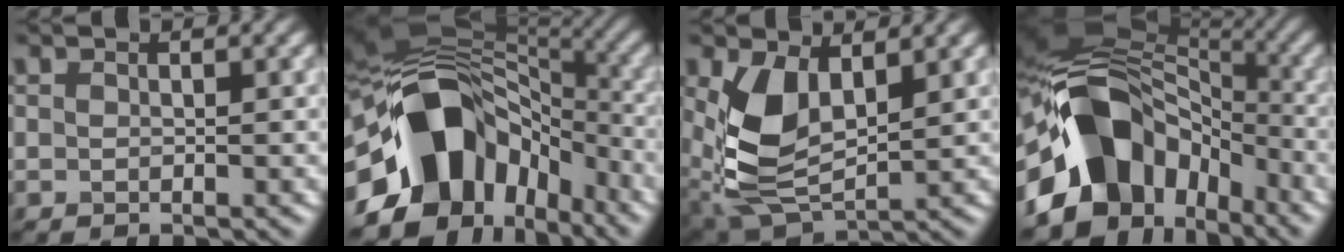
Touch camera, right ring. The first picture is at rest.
{"total": 14.2, "force": [-4.4, 9.9, 9.2], "torque": [-0.154, 0.021, -0.094]}
{"total": 7.2, "force": [1.2, 4.1, 5.8], "torque": [-0.136, -0.009, 0.027]}
{"total": 12.3, "force": [-4.5, 8.9, 7.2], "torque": [-0.115, 0.022, -0.099]}